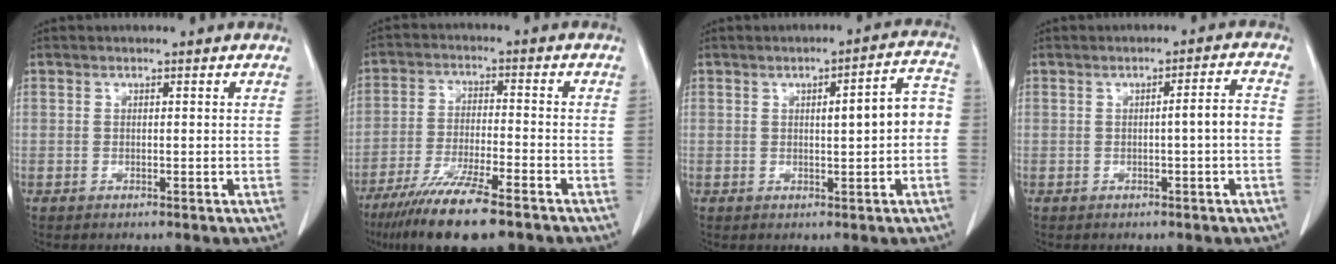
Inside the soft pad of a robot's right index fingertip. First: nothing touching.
{"total": 12.8, "force": [-9.2, 1.6, 8.8], "torque": [-0.159, -0.033, -0.155]}
{"total": 6.5, "force": [-0.1, 1.1, 6.4], "torque": [-0.087, 0.026, -0.001]}
{"total": 3.5, "force": [-0.7, -0.2, 3.5], "torque": [-0.048, 0.007, -0.009]}